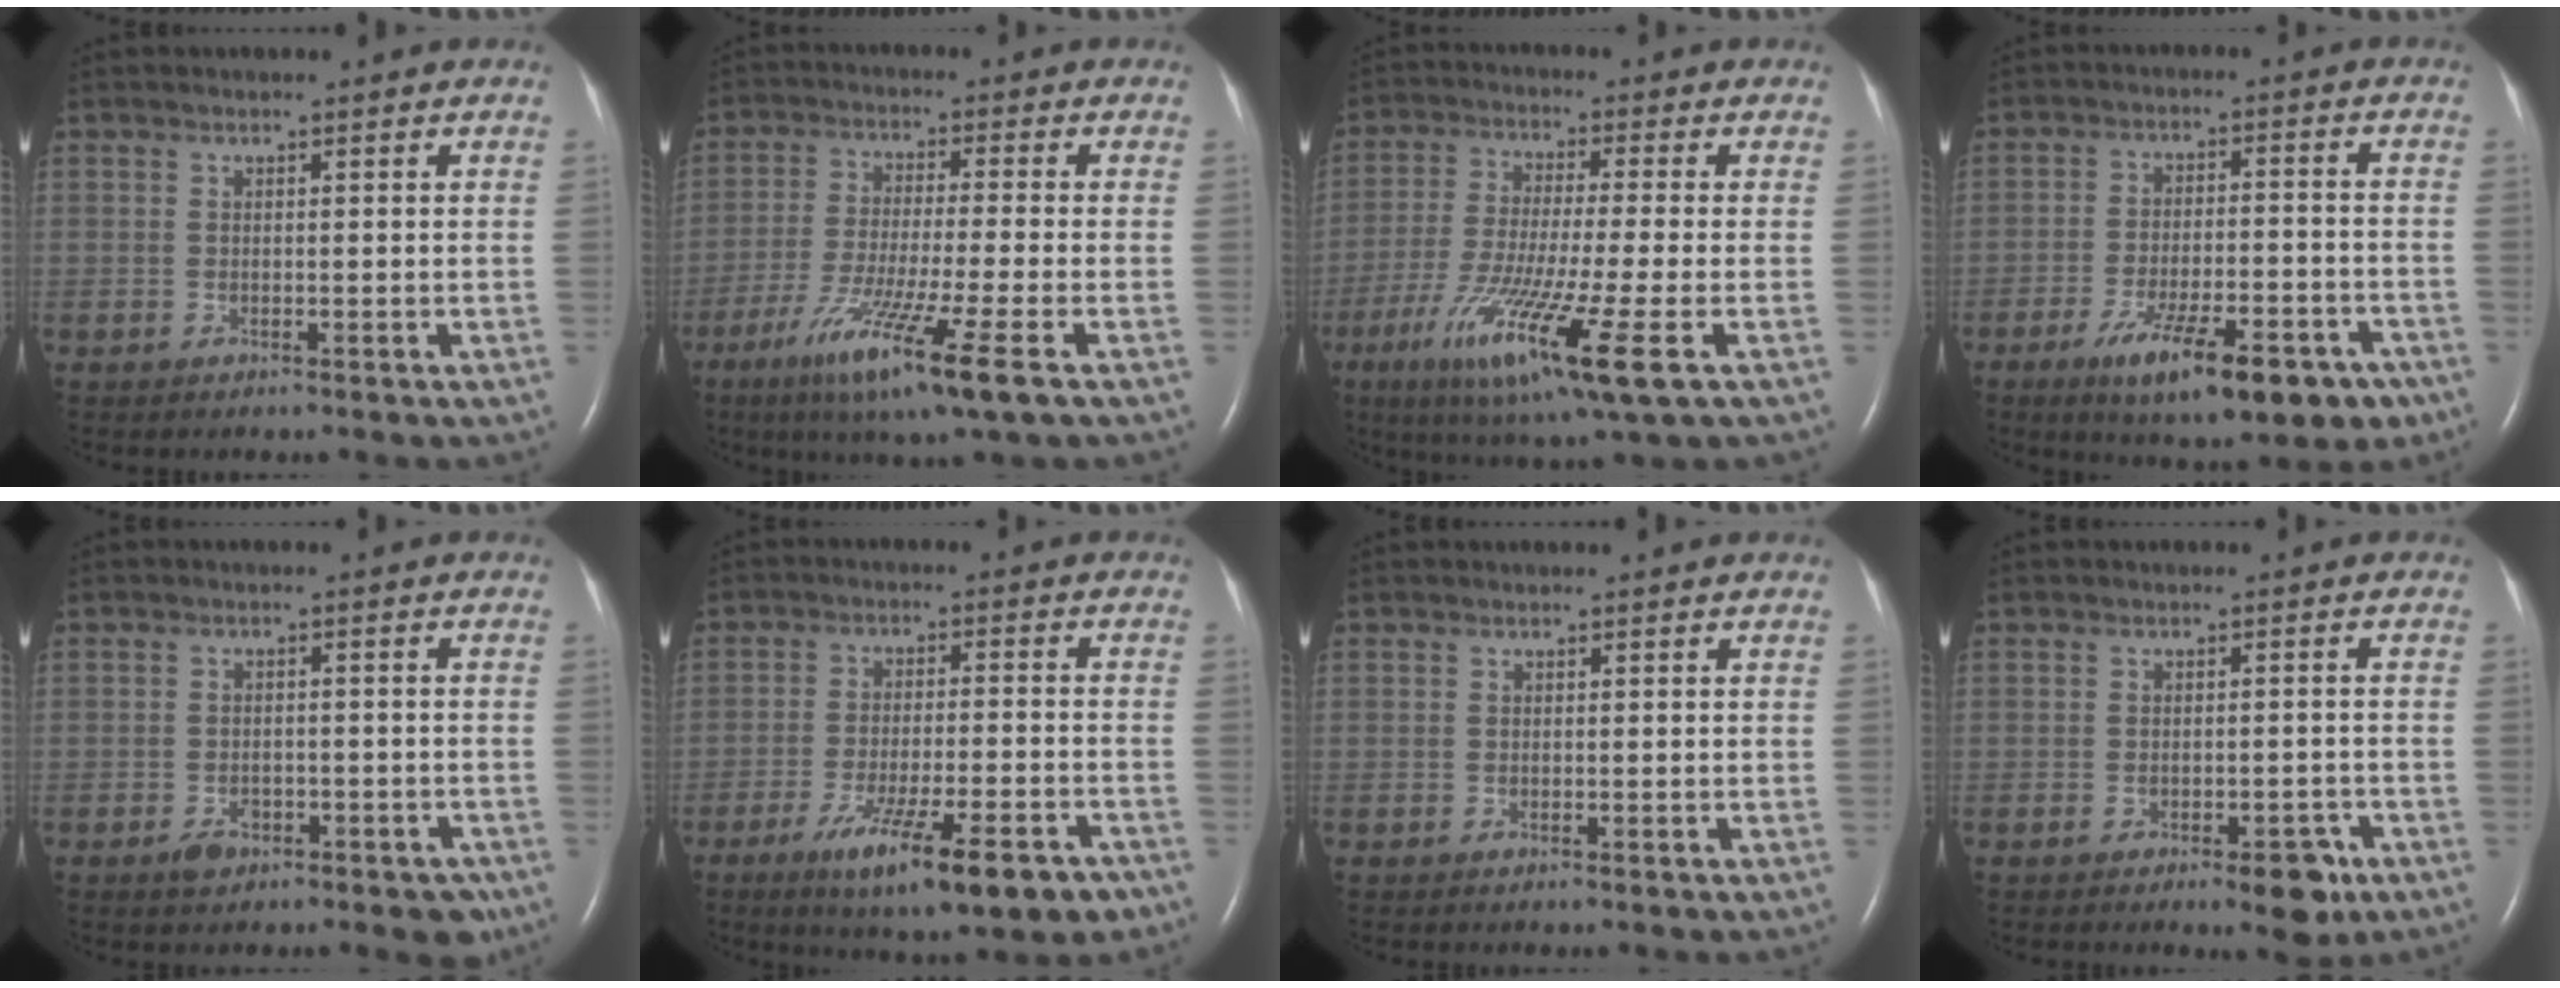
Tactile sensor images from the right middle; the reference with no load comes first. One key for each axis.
{"total": 12.4, "fx": -6.4, "fy": -0.5, "fz": 10.6, "tx": -0.207, "ty": -0.041, "tz": -0.111}
{"total": 14.9, "fx": -6.3, "fy": 0.3, "fz": 13.5, "tx": -0.259, "ty": -0.043, "tz": -0.109}
{"total": 14.5, "fx": -8.9, "fy": 4.4, "fz": 10.6, "tx": -0.132, "ty": -0.004, "tz": -0.129}
{"total": 5.2, "fx": -3.1, "fy": 2.9, "fz": 3.0, "tx": -0.032, "ty": 0.008, "tz": -0.037}
{"total": 14.2, "fx": -8.9, "fy": 2.8, "fz": 10.8, "tx": -0.138, "ty": -0.019, "tz": -0.134}
{"total": 0.0}
{"total": 4.9, "fx": -2.8, "fy": 1.9, "fz": 3.5, "tx": -0.036, "ty": 0.002, "tz": -0.030}